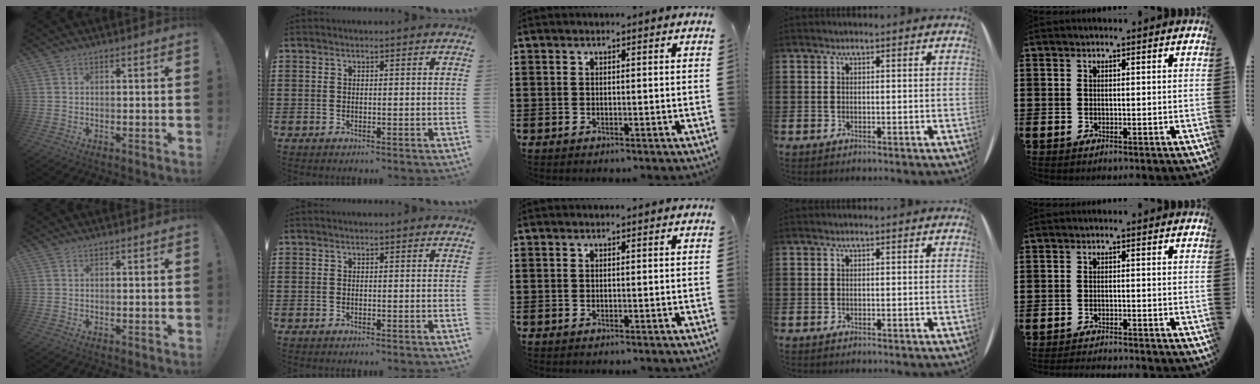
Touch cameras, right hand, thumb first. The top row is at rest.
{"little": {"total": 1.5, "force": [-1.5, -0.2, 0.0], "torque": [-0.003, 0.003, -0.031]}}